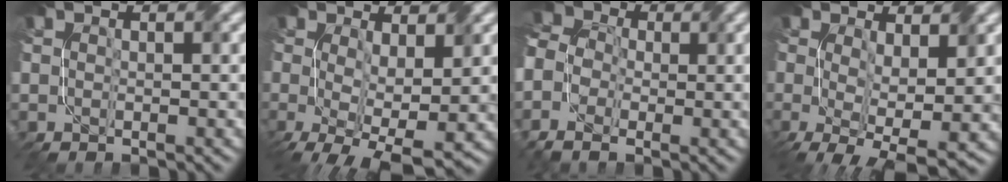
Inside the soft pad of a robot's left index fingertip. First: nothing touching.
{"total": 8.4, "force": [-1.4, 4.5, 6.9], "torque": [-0.131, -0.024, -0.006]}
{"total": 6.2, "force": [-2.2, 4.6, 3.6], "torque": [-0.091, -0.001, -0.042]}
{"total": 8.0, "force": [-0.9, 4.3, 6.7], "torque": [-0.130, -0.026, 0.002]}